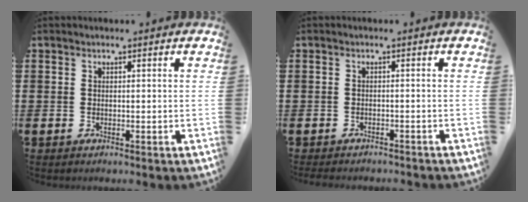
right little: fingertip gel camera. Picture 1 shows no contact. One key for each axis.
{"total": 0.8, "fx": -0.8, "fy": 0.1, "fz": -0.1, "tx": -0.003, "ty": 0.001, "tz": -0.017}